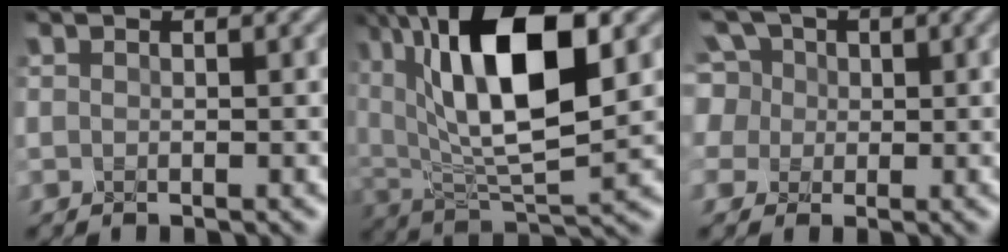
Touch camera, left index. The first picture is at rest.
{"total": 11.9, "force": [4.2, 4.3, 10.3], "torque": [-0.191, 0.007, 0.083]}
{"total": 3.8, "force": [0.9, 3.6, 0.7], "torque": [-0.052, 0.028, 0.006]}